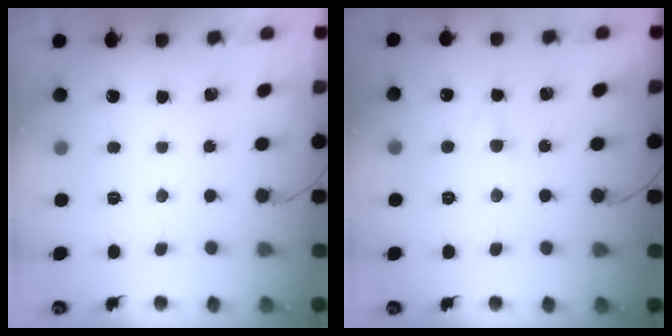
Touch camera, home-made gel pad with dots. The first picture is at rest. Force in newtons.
{"total": 2.9, "press": 2.7, "slide": 0.9}